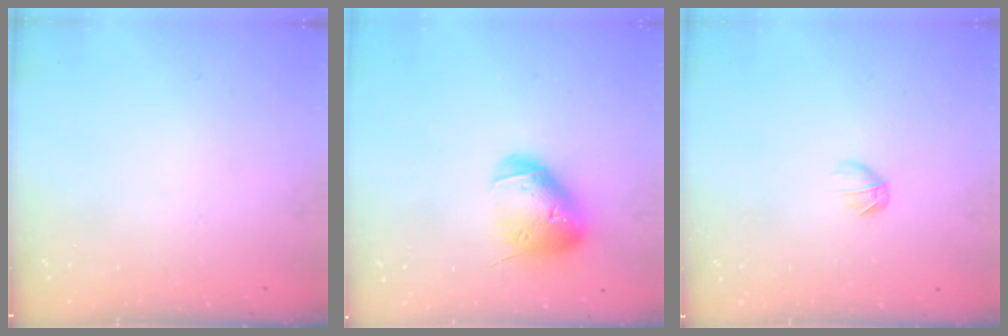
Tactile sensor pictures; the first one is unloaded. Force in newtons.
{"total": 15.8, "press": 15.7, "slide": 2.4}
{"total": 3.8, "press": 3.6, "slide": 1.1}